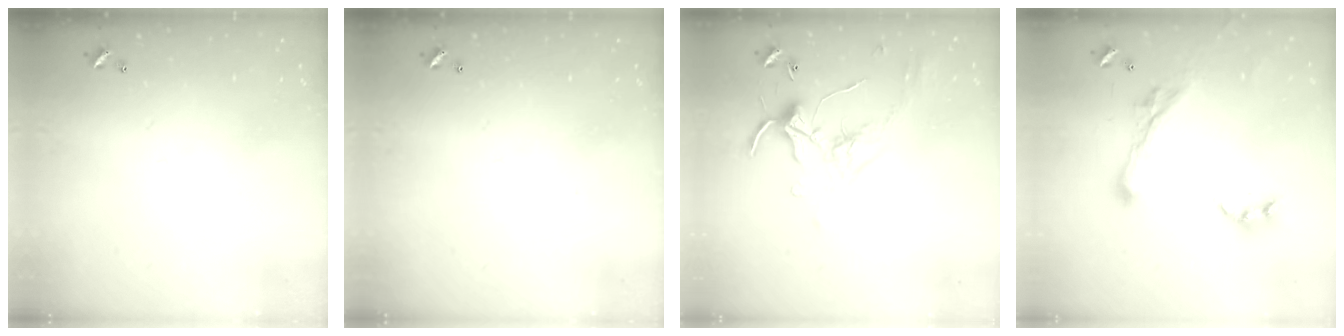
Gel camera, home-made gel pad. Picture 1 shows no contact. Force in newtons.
{"total": 0.0}
{"total": 0.7, "press": 0.6, "slide": 0.4}
{"total": 2.8, "press": 2.5, "slide": 1.3}